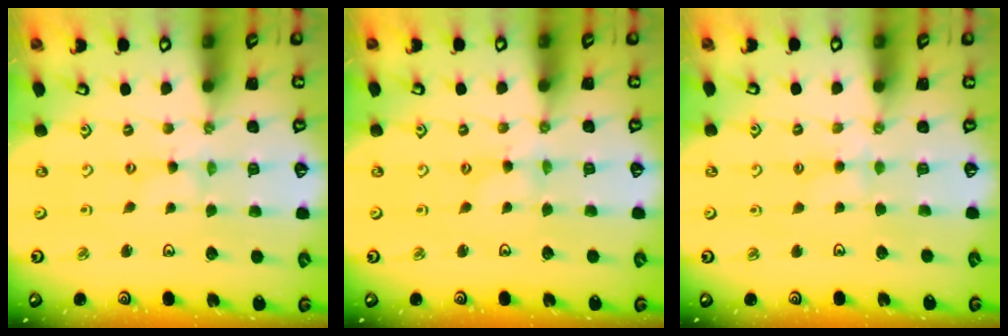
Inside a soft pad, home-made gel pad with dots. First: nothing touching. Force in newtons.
{"total": 0.8, "press": 0.7, "slide": 0.3}
{"total": 2.7, "press": 2.6, "slide": 0.5}